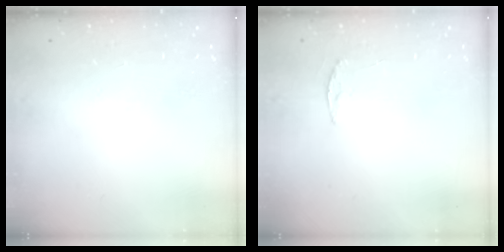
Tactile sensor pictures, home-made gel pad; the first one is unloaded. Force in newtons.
{"total": 3.3, "press": 3.3, "slide": 0.4}